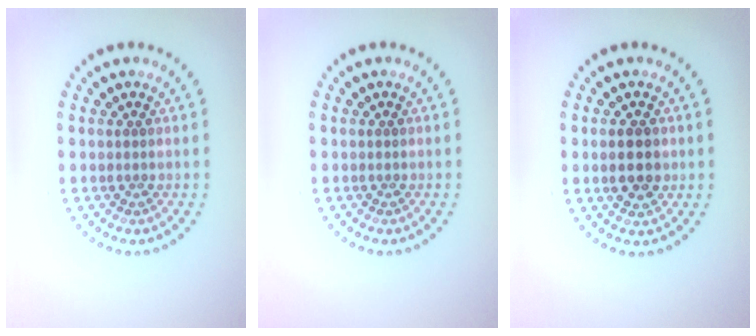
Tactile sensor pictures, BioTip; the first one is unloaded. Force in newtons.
{"total": 0.0}
{"total": 2.7, "press": 2.7, "slide": 0.2}